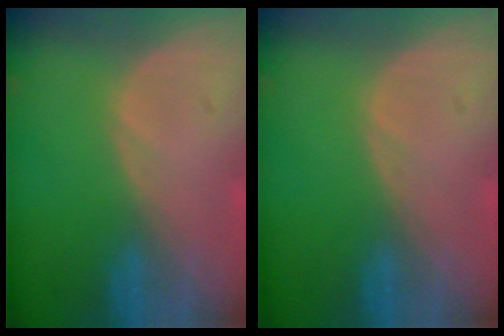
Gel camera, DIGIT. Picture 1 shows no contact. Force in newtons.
{"total": 0.0}